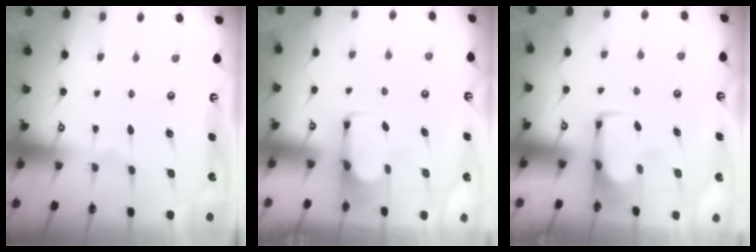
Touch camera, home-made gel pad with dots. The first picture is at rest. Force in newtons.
{"total": 2.0, "press": 1.8, "slide": 0.8}
{"total": 1.7, "press": 1.6, "slide": 0.5}